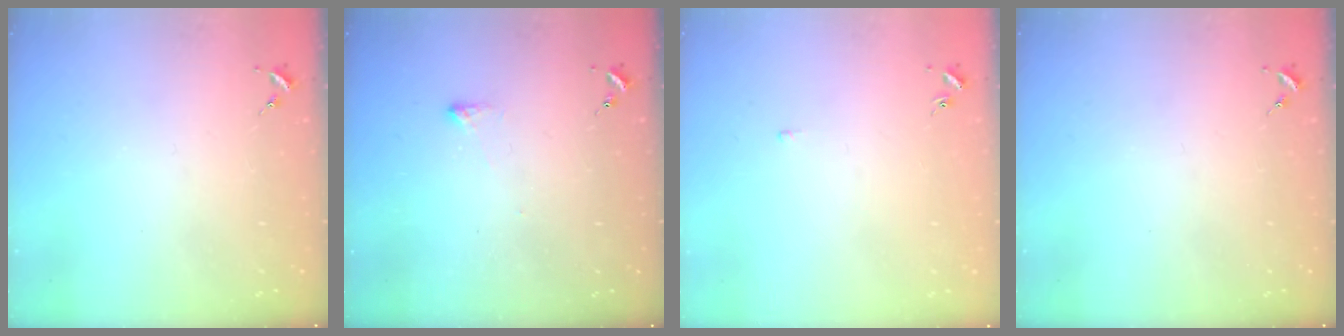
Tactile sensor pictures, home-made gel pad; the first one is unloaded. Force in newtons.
{"total": 2.4, "press": 2.4, "slide": 0.5}
{"total": 1.8, "press": 1.8, "slide": 0.5}
{"total": 0.0}